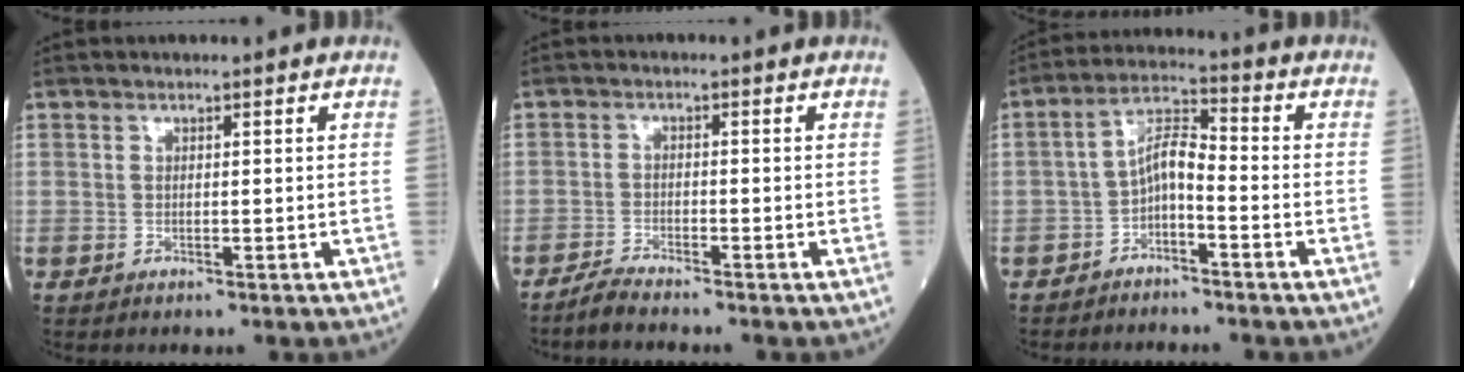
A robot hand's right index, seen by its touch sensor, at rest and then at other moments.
{"total": 2.6, "force": [-2.5, -0.5, 0.5], "torque": [-0.018, -0.011, -0.054]}
{"total": 5.3, "force": [-2.2, 1.8, 4.5], "torque": [-0.083, 0.021, -0.043]}